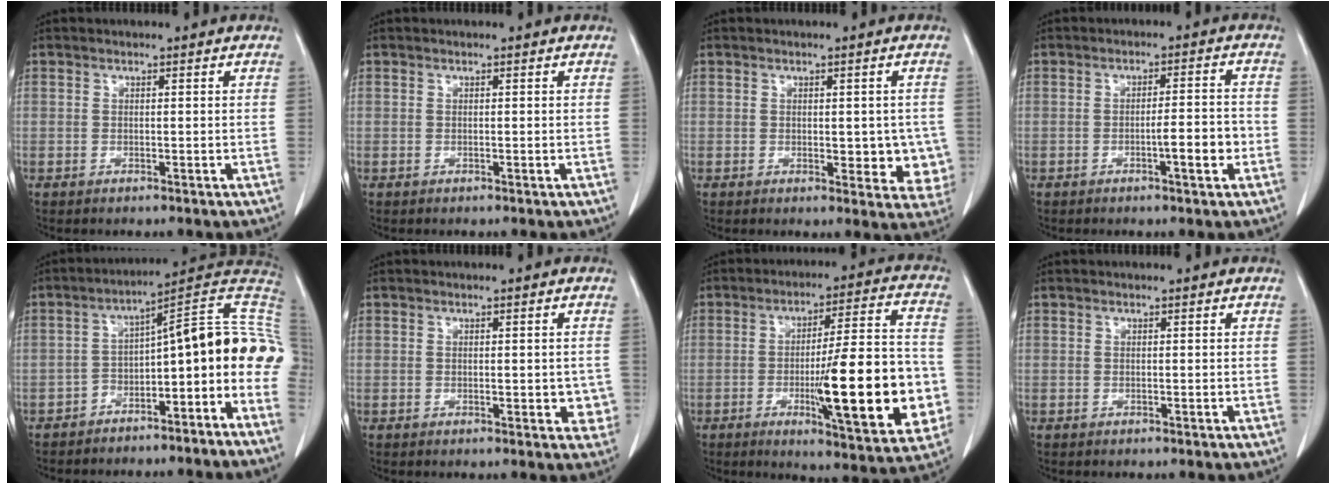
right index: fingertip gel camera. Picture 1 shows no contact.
{"total": 0.0}
{"total": 7.2, "force": [-0.7, 3.4, 6.3], "torque": [-0.052, -0.004, -0.004]}
{"total": 5.1, "force": [-1.9, 0.5, 4.7], "torque": [-0.065, 0.006, -0.026]}
{"total": 17.9, "force": [-8.7, 5.3, 14.7], "torque": [-0.159, 0.074, -0.121]}
{"total": 3.4, "force": [-0.5, 1.6, 3.0], "torque": [-0.019, -0.001, -0.005]}
{"total": 19.8, "force": [-4.3, 2.7, 19.2], "torque": [-0.250, 0.004, -0.054]}
{"total": 0.0}